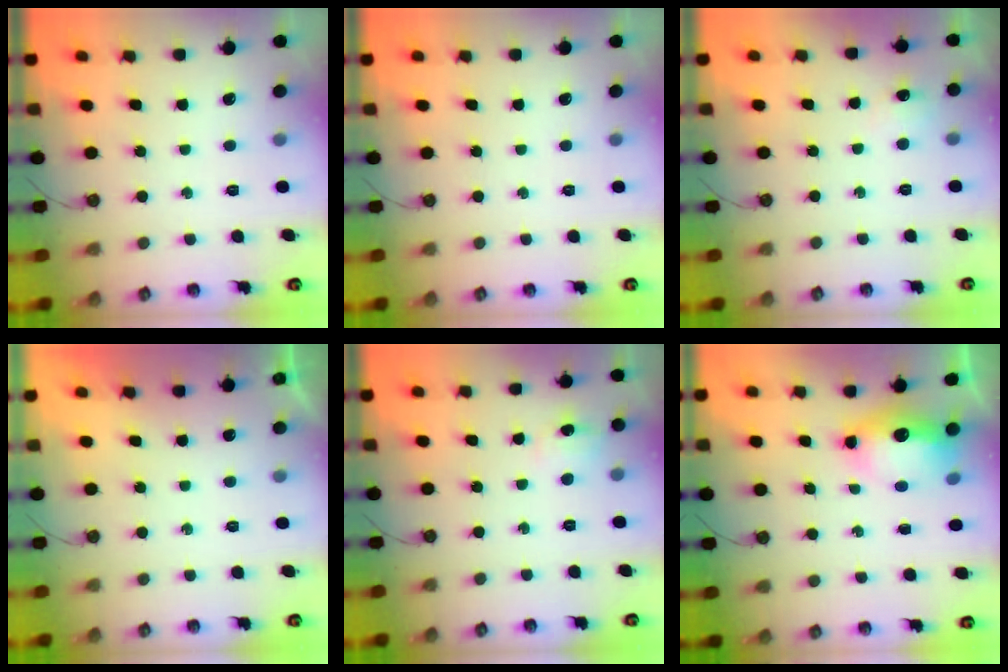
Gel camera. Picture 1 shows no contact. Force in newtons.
{"total": 0.0}
{"total": 6.6, "press": 6.6, "slide": 0.9}
{"total": 0.0}
{"total": 5.1, "press": 5.0, "slide": 0.7}
{"total": 12.8, "press": 12.7, "slide": 1.2}